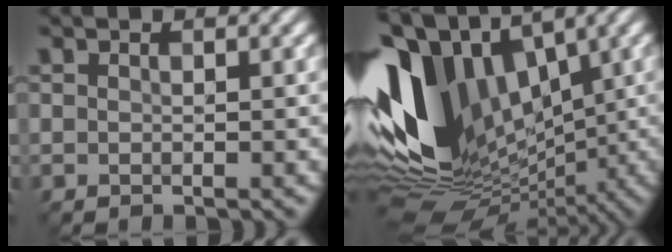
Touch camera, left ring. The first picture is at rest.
{"total": 14.4, "force": [0.1, 9.7, 10.7], "torque": [-0.225, 0.025, -0.004]}